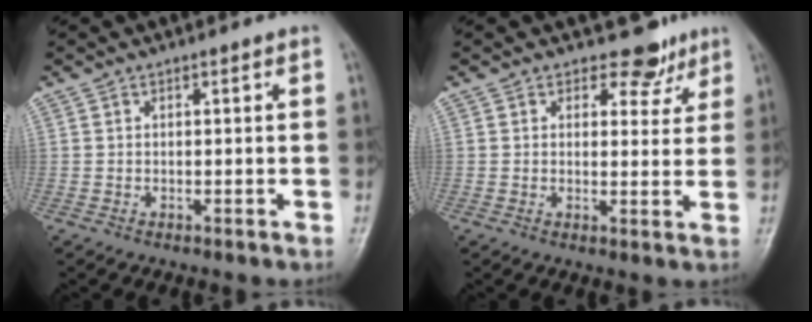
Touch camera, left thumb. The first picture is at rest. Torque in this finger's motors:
{"motor_torque": [-0.37, 0.24, -0.23, 0.15, 0.02]}